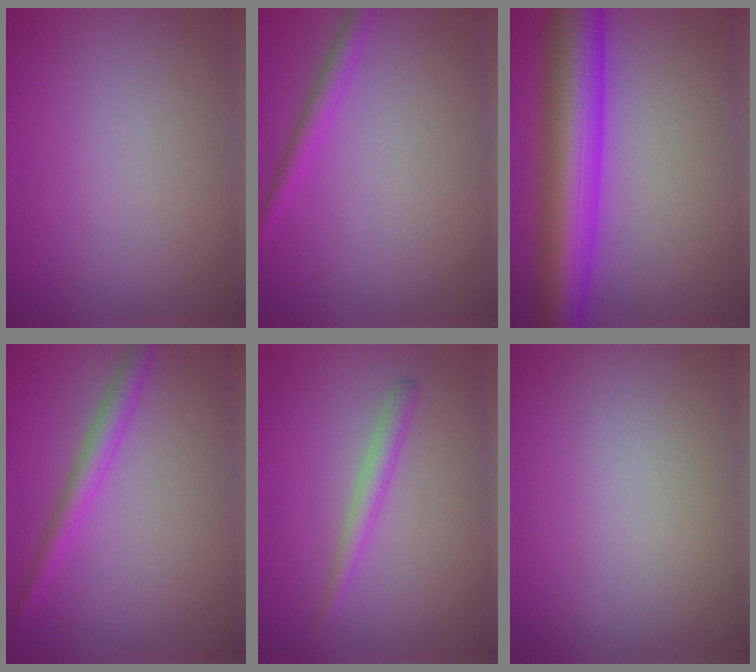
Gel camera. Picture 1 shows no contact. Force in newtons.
{"total": 1.9, "press": 1.9, "slide": 0.2}
{"total": 10.6, "press": 10.6, "slide": 0.3}
{"total": 2.6, "press": 2.6, "slide": 0.0}
{"total": 1.8, "press": 1.8, "slide": 0.0}
{"total": 0.0}